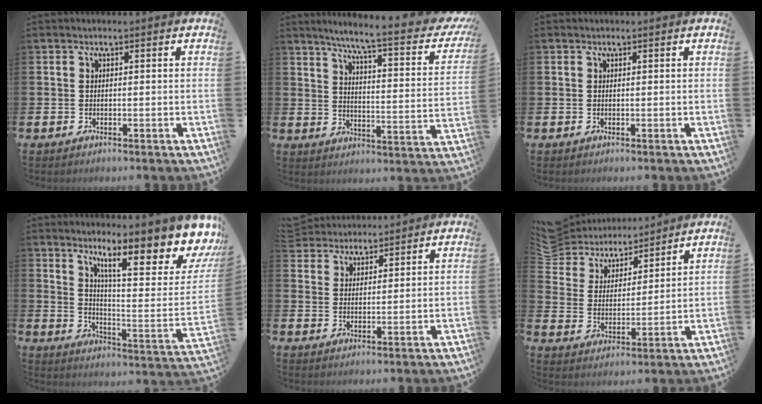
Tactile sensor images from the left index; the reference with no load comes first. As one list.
[{"total": 7.1, "force": [5.8, 0.5, 4.1], "torque": [-0.081, -0.050, 0.082]}, {"total": 0.0}, {"total": 12.5, "force": [9.2, 3.3, 7.8], "torque": [-0.114, -0.085, 0.143]}, {"total": 4.4, "force": [4.3, 0.9, -0.4], "torque": [-0.016, -0.017, 0.081]}, {"total": 7.1, "force": [6.6, 2.7, 0.1], "torque": [-0.049, -0.046, 0.118]}]